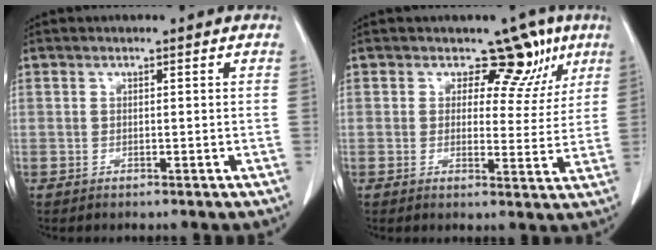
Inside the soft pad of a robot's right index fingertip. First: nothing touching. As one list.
[{"total": 9.4, "force": [5.1, 6.4, 4.6], "torque": [-0.045, 0.021, 0.067]}]